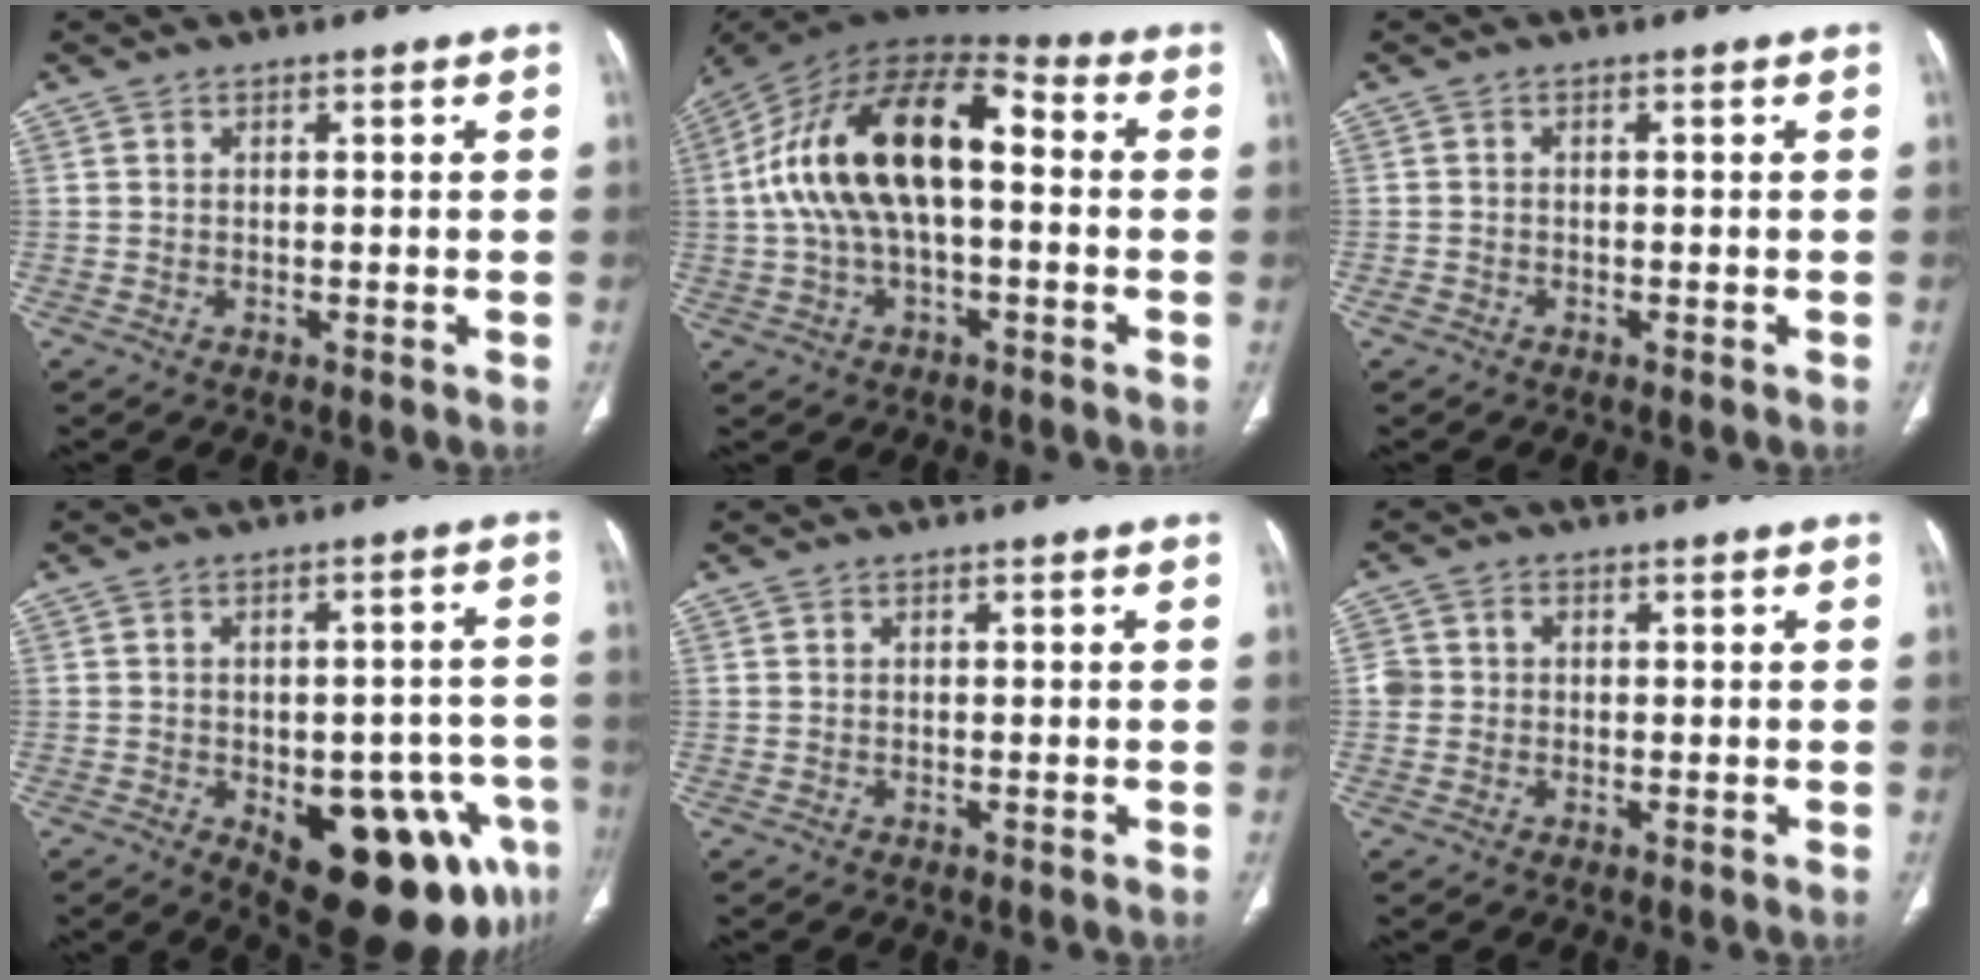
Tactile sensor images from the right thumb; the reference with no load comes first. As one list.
[{"total": 20.5, "force": [1.2, 10.3, 17.7], "torque": [-0.327, 0.048, 0.010]}, {"total": 1.1, "force": [-0.7, 0.8, 0.2], "torque": [-0.004, 0.002, -0.016]}, {"total": 20.4, "force": [-8.1, 9.4, 16.2], "torque": [-0.146, 0.022, -0.087]}, {"total": 0.0}, {"total": 3.2, "force": [0.1, 2.9, 1.1], "torque": [-0.013, 0.011, 0.003]}]